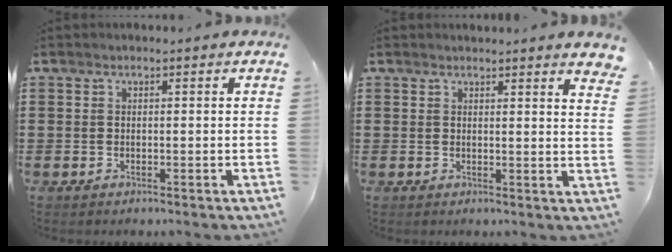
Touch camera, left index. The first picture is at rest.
{"total": 2.1, "force": [2.0, -0.2, 0.6], "torque": [-0.010, -0.008, 0.036]}